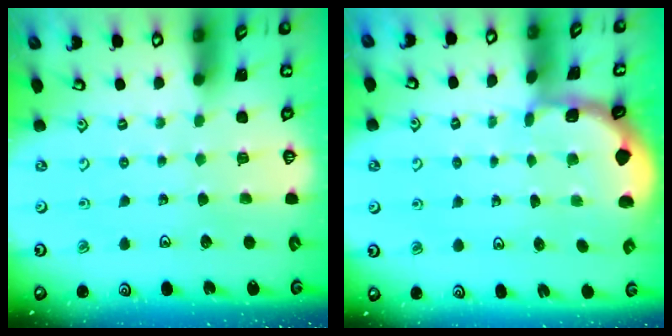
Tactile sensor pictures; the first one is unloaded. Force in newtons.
{"total": 1.6, "press": 1.6, "slide": 0.3}